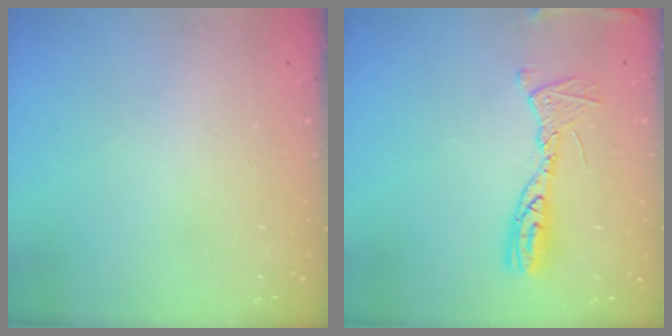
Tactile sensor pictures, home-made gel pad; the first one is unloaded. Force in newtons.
{"total": 12.0, "press": 11.9, "slide": 1.1}